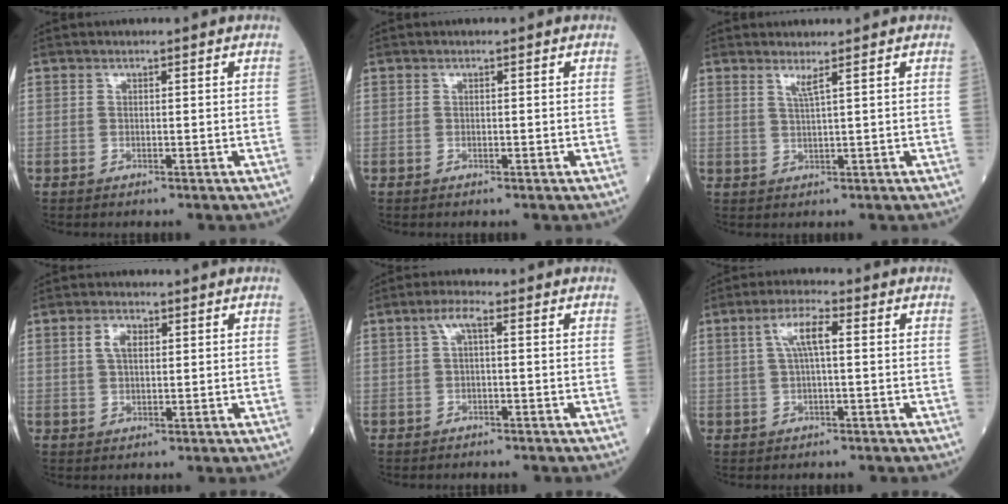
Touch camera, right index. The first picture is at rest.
{"total": 0.0}
{"total": 1.8, "force": [1.3, -0.6, 1.1], "torque": [-0.027, -0.011, 0.030]}
{"total": 2.9, "force": [1.1, 1.5, 2.3], "torque": [-0.046, 0.007, 0.020]}
{"total": 2.7, "force": [0.3, 0.7, 2.6], "torque": [-0.055, 0.014, 0.004]}
{"total": 4.6, "force": [0.8, 0.9, 4.5], "torque": [-0.091, 0.016, 0.016]}